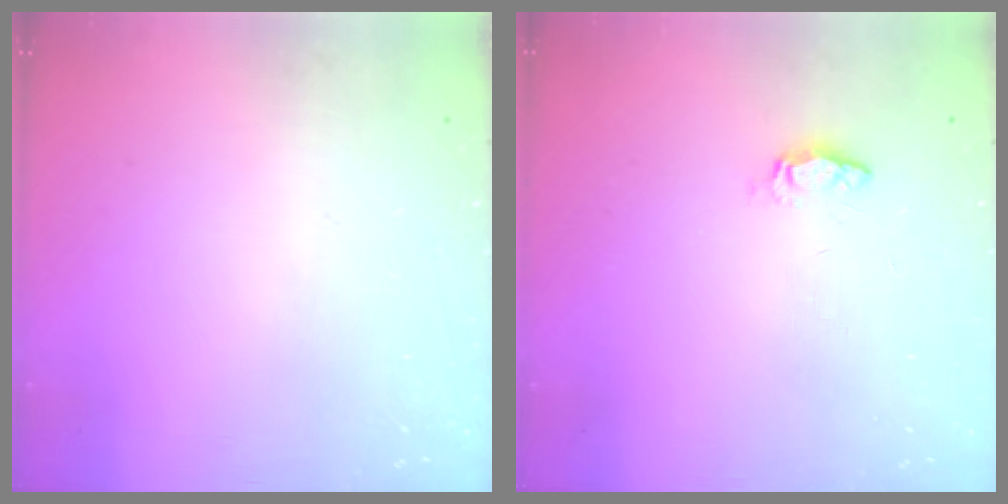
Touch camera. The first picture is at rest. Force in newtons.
{"total": 3.7, "press": 3.7, "slide": 0.6}